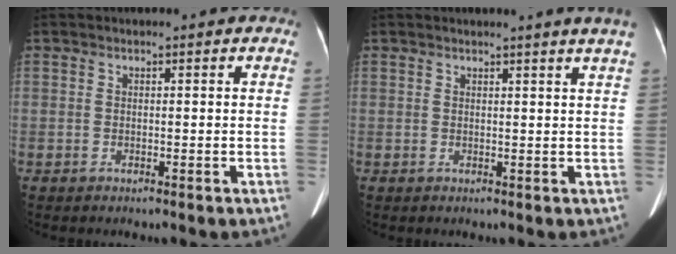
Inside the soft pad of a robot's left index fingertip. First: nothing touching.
{"total": 3.6, "force": [3.0, -1.0, 1.6], "torque": [-0.021, -0.006, 0.024]}